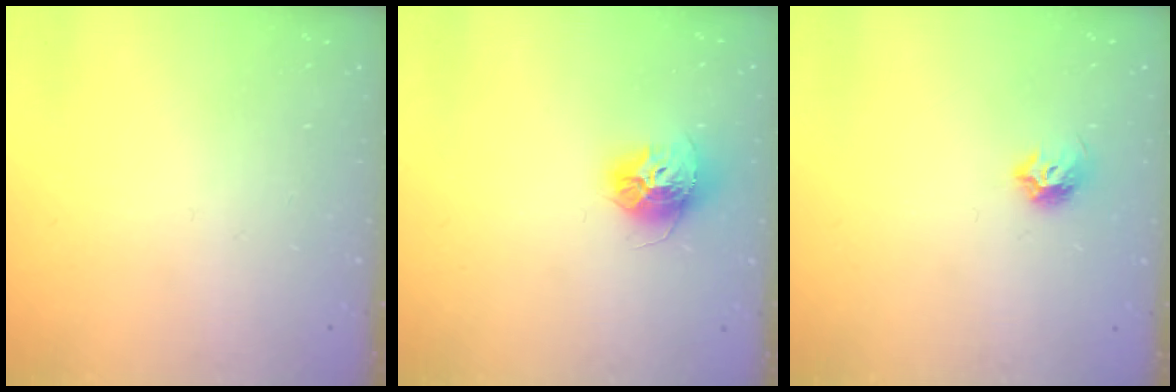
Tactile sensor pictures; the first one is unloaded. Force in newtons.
{"total": 12.0, "press": 11.9, "slide": 1.1}
{"total": 5.1, "press": 5.0, "slide": 1.0}